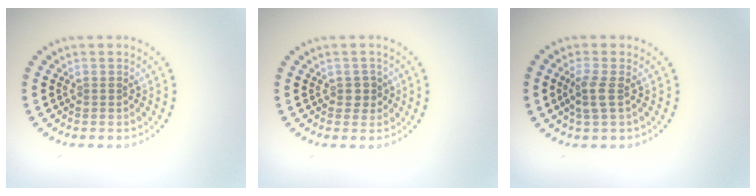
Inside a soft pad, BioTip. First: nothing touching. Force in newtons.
{"total": 1.1, "press": 1.0, "slide": 0.5}
{"total": 1.8, "press": 1.6, "slide": 0.9}